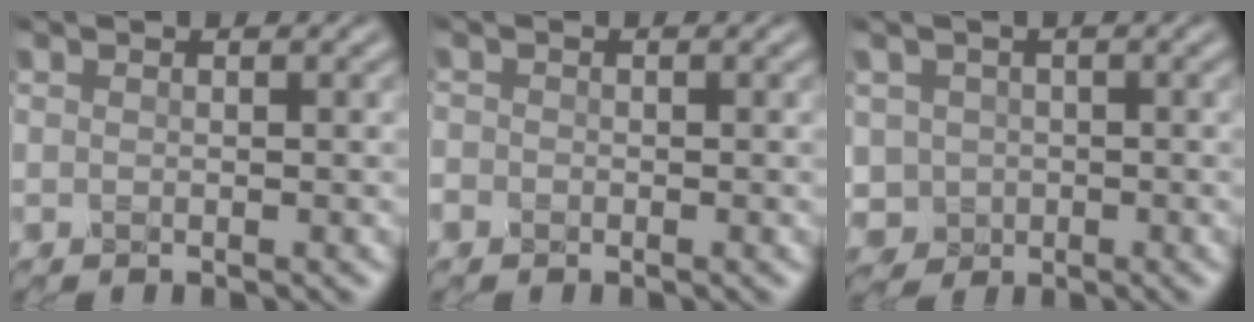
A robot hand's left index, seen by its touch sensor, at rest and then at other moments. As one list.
[{"total": 0.9, "force": [-0.5, 0.8, 0.1], "torque": [0.003, -0.003, -0.012]}, {"total": 2.9, "force": [-0.4, 2.8, 0.5], "torque": [-0.008, 0.000, -0.004]}]